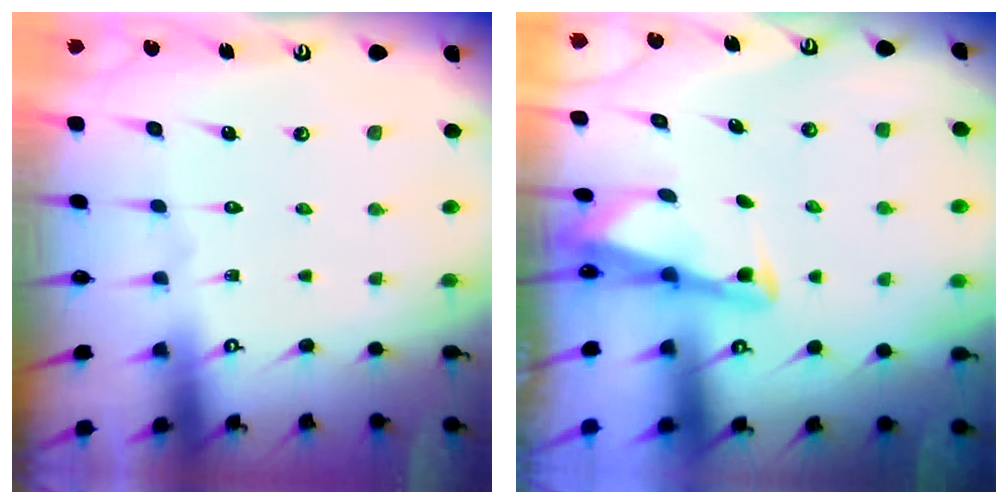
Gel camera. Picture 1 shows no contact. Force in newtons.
{"total": 2.5, "press": 2.5, "slide": 0.0}